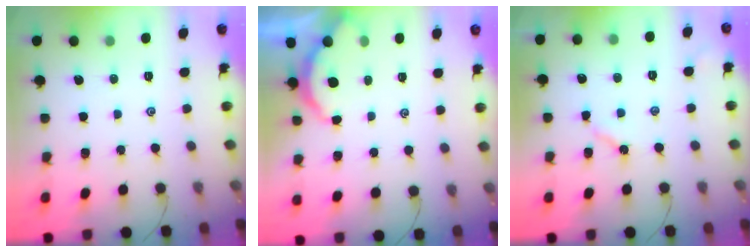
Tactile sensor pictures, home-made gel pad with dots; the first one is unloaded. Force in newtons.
{"total": 2.9, "press": 2.9, "slide": 0.3}
{"total": 3.9, "press": 3.9, "slide": 0.6}